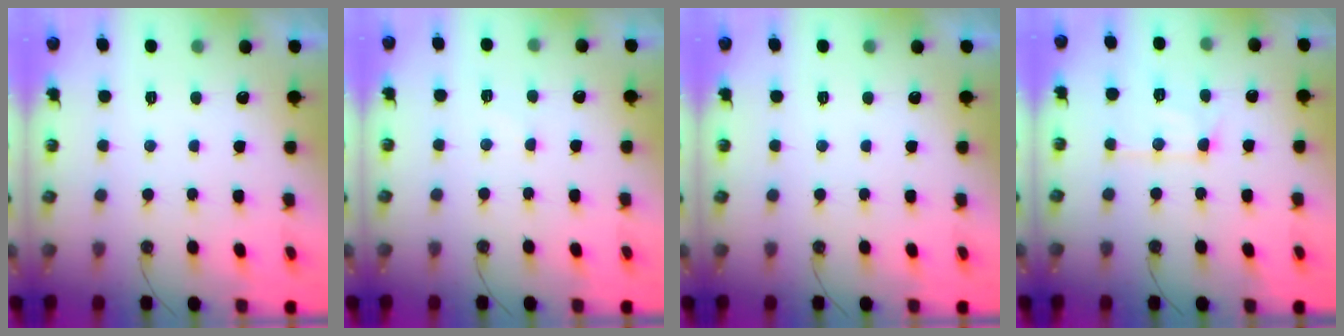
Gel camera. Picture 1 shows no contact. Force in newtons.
{"total": 5.5, "press": 5.4, "slide": 0.7}
{"total": 0.0}
{"total": 10.9, "press": 10.9, "slide": 1.0}